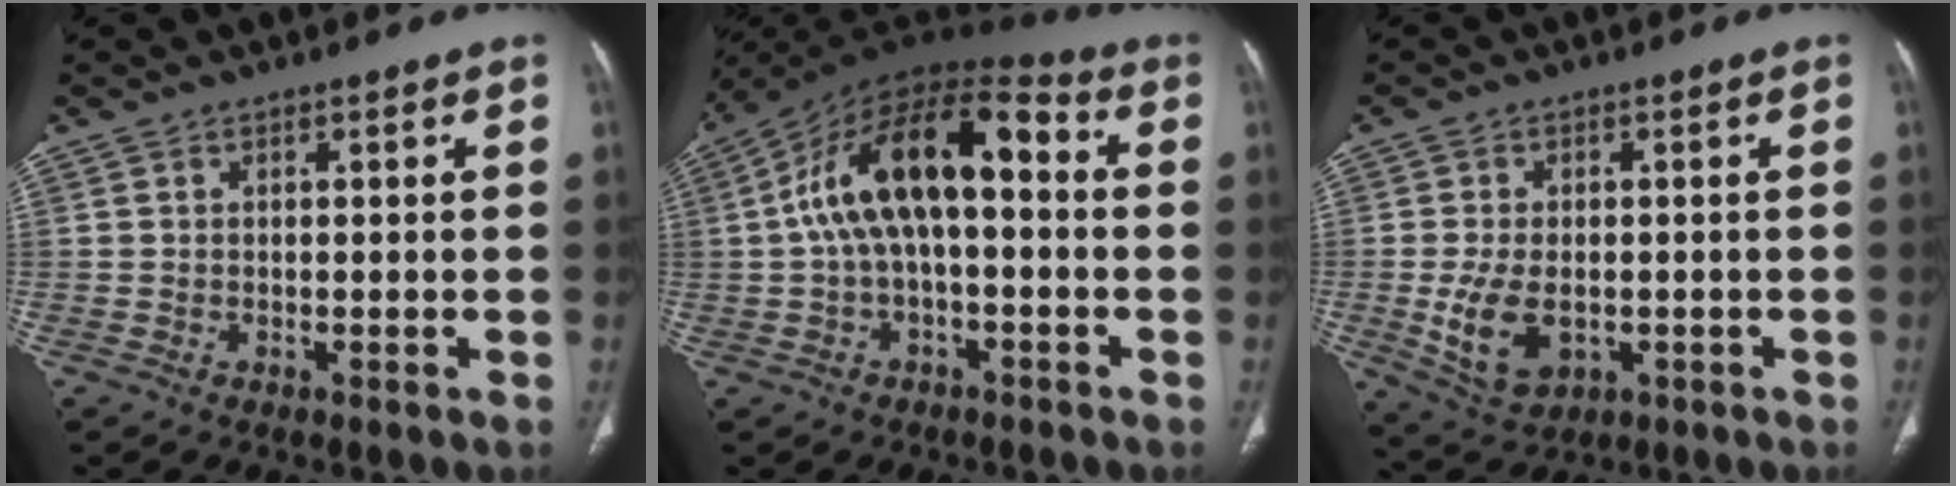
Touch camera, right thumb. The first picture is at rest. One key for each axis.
{"total": 16.7, "fx": 1.0, "fy": 7.9, "fz": 14.7, "tx": -0.253, "ty": 0.055, "tz": 0.008}
{"total": 8.7, "fx": -1.6, "fy": 5.5, "fz": 6.6, "tx": -0.120, "ty": -0.004, "tz": -0.013}